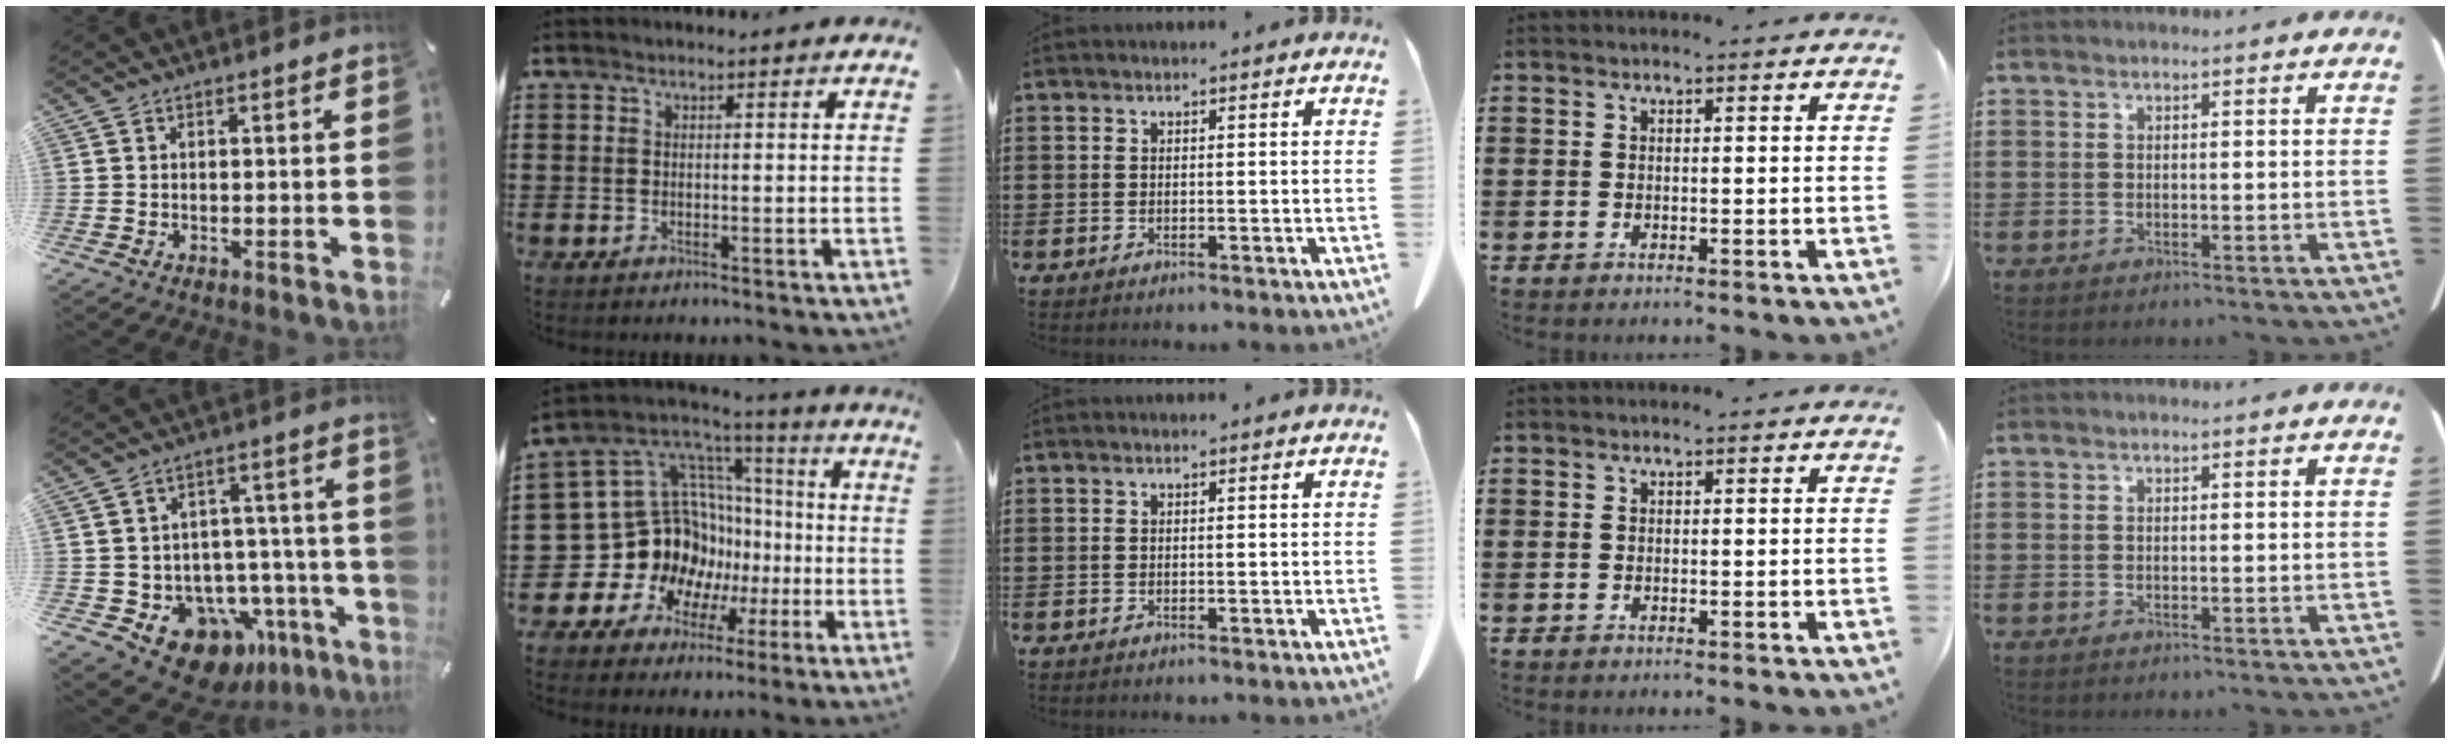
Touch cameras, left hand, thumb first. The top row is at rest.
{"thumb": {"total": 14.2, "force": [-7.9, 10.0, 6.4], "torque": [-0.070, 0.046, -0.118]}, "index": {"total": 16.3, "force": [-2.0, 14.7, 6.9], "torque": [-0.187, -0.035, 0.001]}}